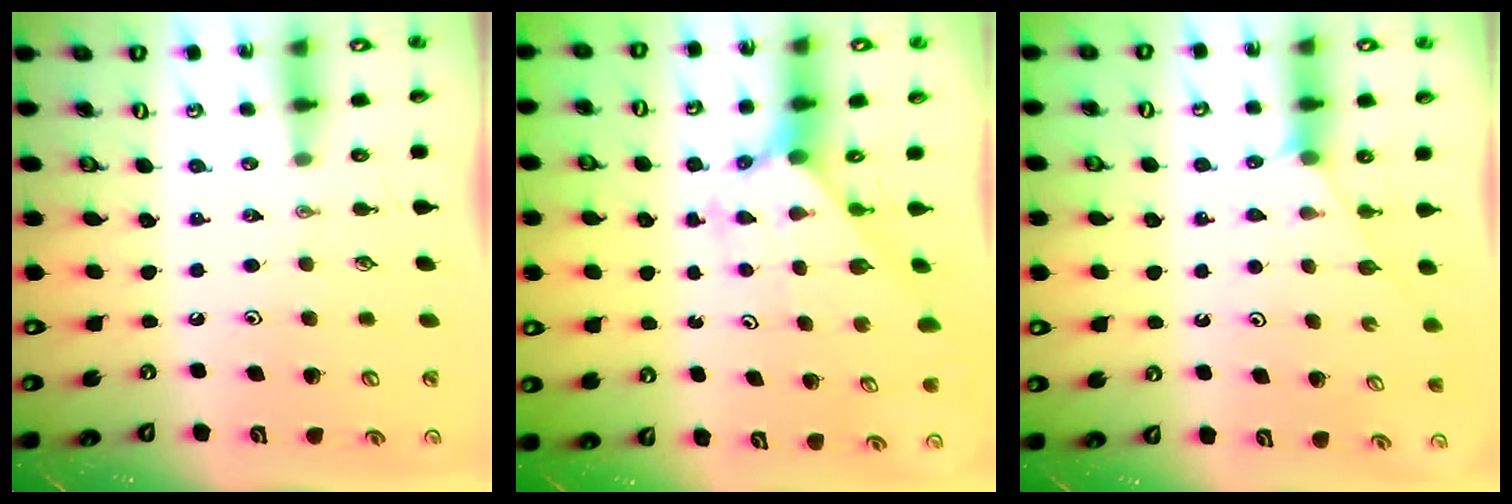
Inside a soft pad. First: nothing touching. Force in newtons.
{"total": 2.3, "press": 2.3, "slide": 0.2}
{"total": 2.3, "press": 2.3, "slide": 0.4}